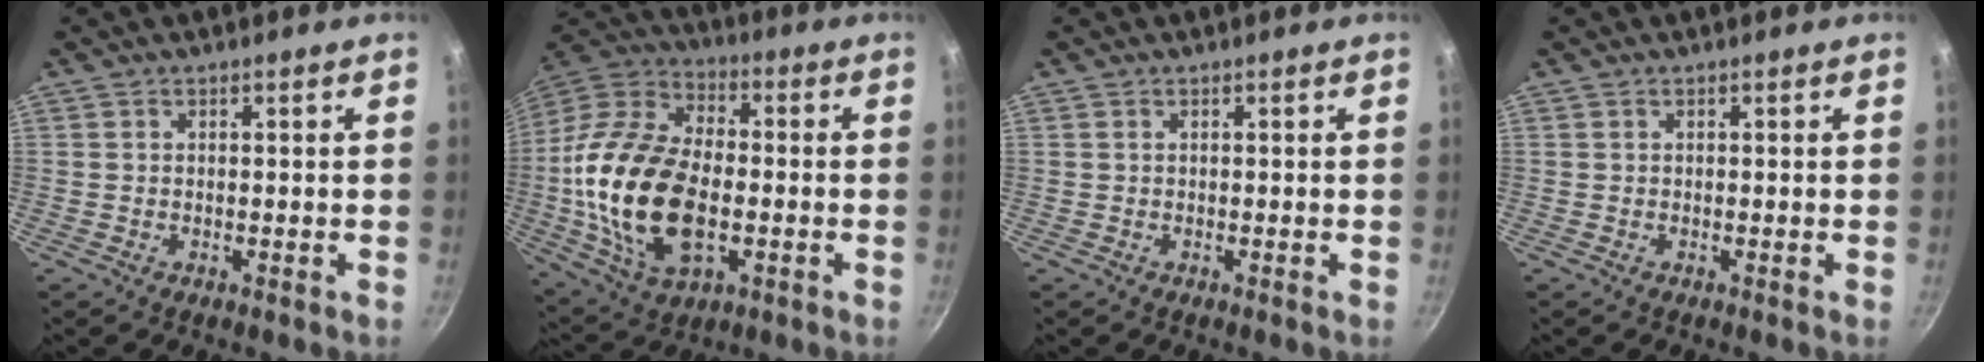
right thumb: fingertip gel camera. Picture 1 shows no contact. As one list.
[{"total": 24.5, "force": [-3.2, 14.4, 19.5], "torque": [-0.375, 0.024, -0.058]}, {"total": 0.0}, {"total": 0.0}]